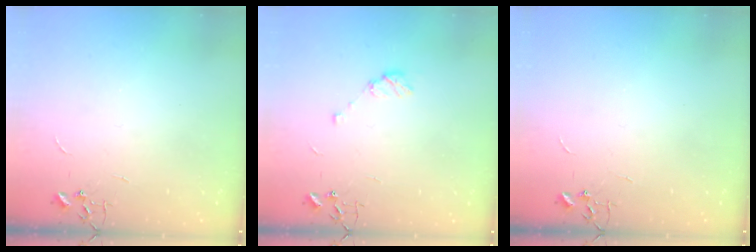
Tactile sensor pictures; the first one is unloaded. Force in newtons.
{"total": 6.8, "press": 6.8, "slide": 0.9}
{"total": 0.0}